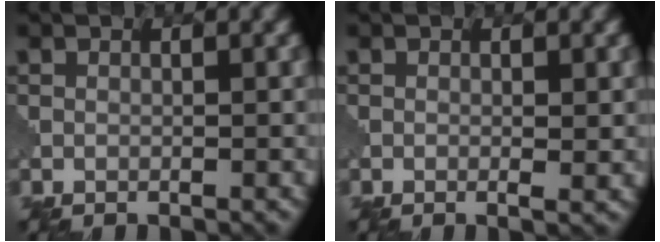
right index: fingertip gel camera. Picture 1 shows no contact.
{"total": 1.3, "force": [-0.1, 0.2, 1.3], "torque": [-0.020, -0.004, -0.003]}